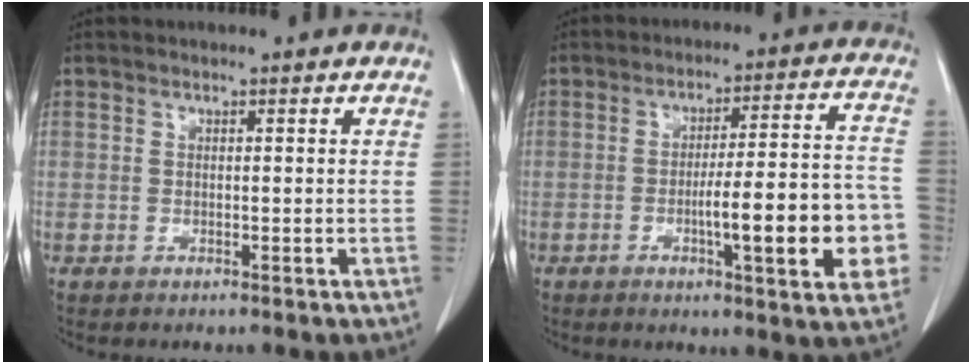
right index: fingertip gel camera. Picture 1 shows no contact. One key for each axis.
{"total": 15.1, "fx": -4.1, "fy": 2.1, "fz": 14.4, "tx": -0.176, "ty": 0.019, "tz": -0.052}